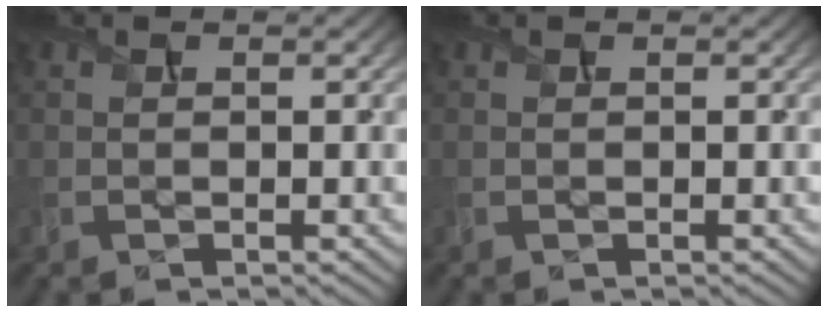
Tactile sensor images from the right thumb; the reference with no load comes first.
{"total": 0.0}